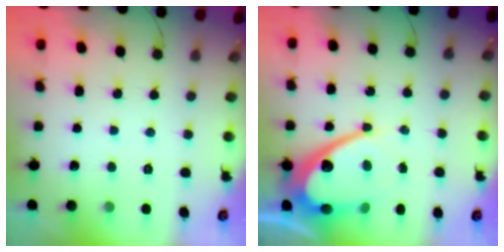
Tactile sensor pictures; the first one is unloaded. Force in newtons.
{"total": 14.0, "press": 14.0, "slide": 0.9}